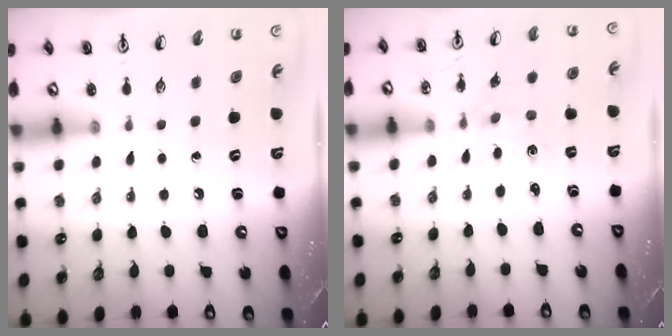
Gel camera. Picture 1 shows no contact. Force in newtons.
{"total": 1.1, "press": 1.1, "slide": 0.4}